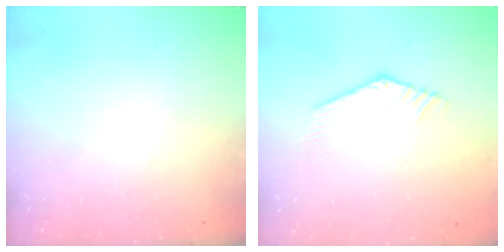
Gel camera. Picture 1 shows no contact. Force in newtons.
{"total": 3.5, "press": 3.5, "slide": 0.3}